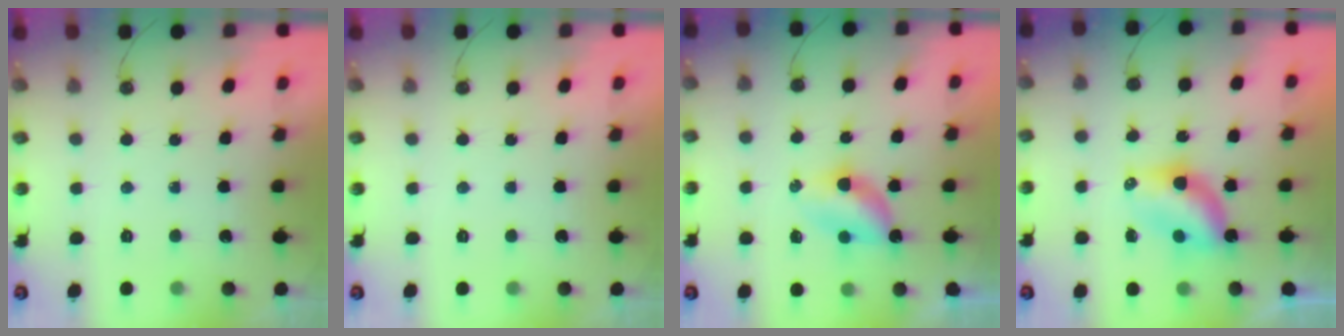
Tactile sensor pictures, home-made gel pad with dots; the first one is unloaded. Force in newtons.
{"total": 0.0}
{"total": 4.5, "press": 4.5, "slide": 0.6}
{"total": 6.7, "press": 6.7, "slide": 0.3}